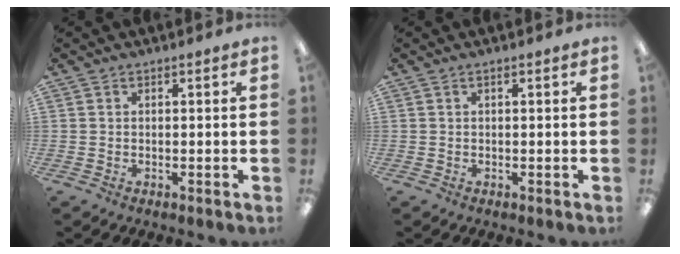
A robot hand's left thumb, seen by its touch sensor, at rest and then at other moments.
{"total": 0.6, "force": [0.2, 0.1, 0.5], "torque": [-0.010, 0.002, 0.004]}